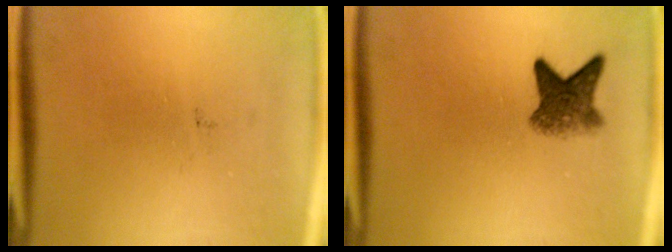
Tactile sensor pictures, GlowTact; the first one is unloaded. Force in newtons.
{"total": 4.8}